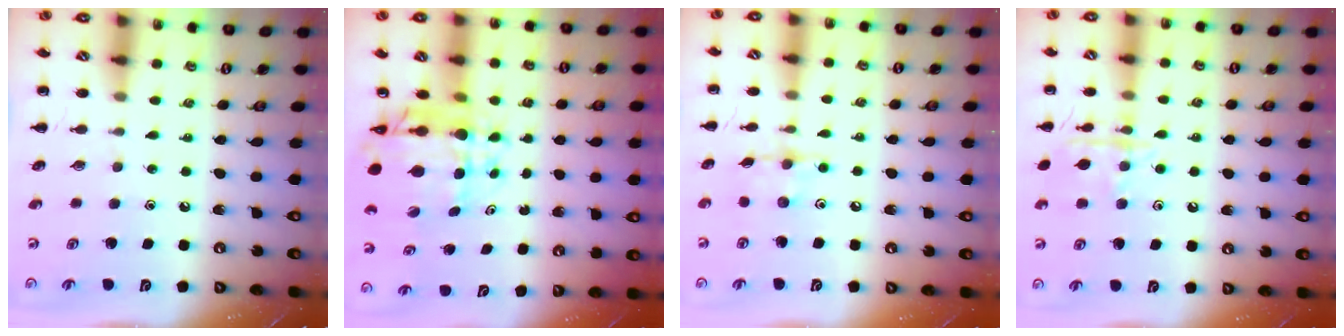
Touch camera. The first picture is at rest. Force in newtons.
{"total": 9.3, "press": 8.7, "slide": 3.2}
{"total": 6.9, "press": 6.8, "slide": 1.0}
{"total": 12.0, "press": 12.0, "slide": 0.7}